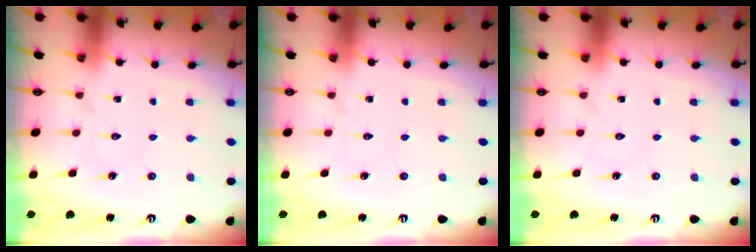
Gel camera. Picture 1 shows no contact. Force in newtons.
{"total": 0.0}
{"total": 0.0}